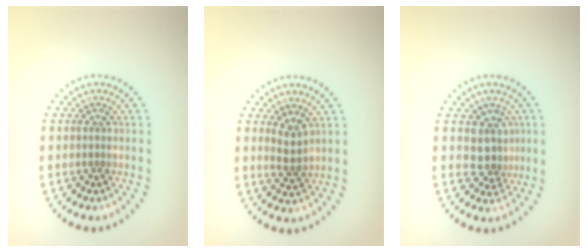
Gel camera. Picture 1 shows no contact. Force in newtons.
{"total": 1.9, "press": 1.7, "slide": 0.8}
{"total": 3.0, "press": 2.3, "slide": 1.8}